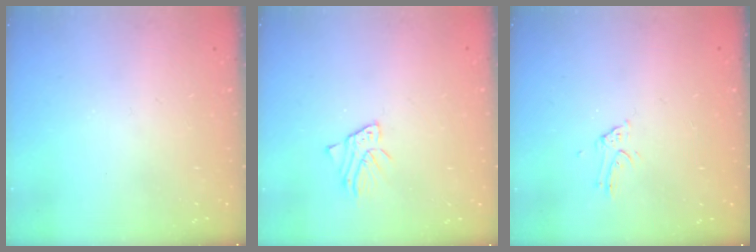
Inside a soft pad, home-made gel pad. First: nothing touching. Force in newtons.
{"total": 2.4, "press": 2.4, "slide": 0.2}
{"total": 1.6, "press": 1.5, "slide": 0.1}